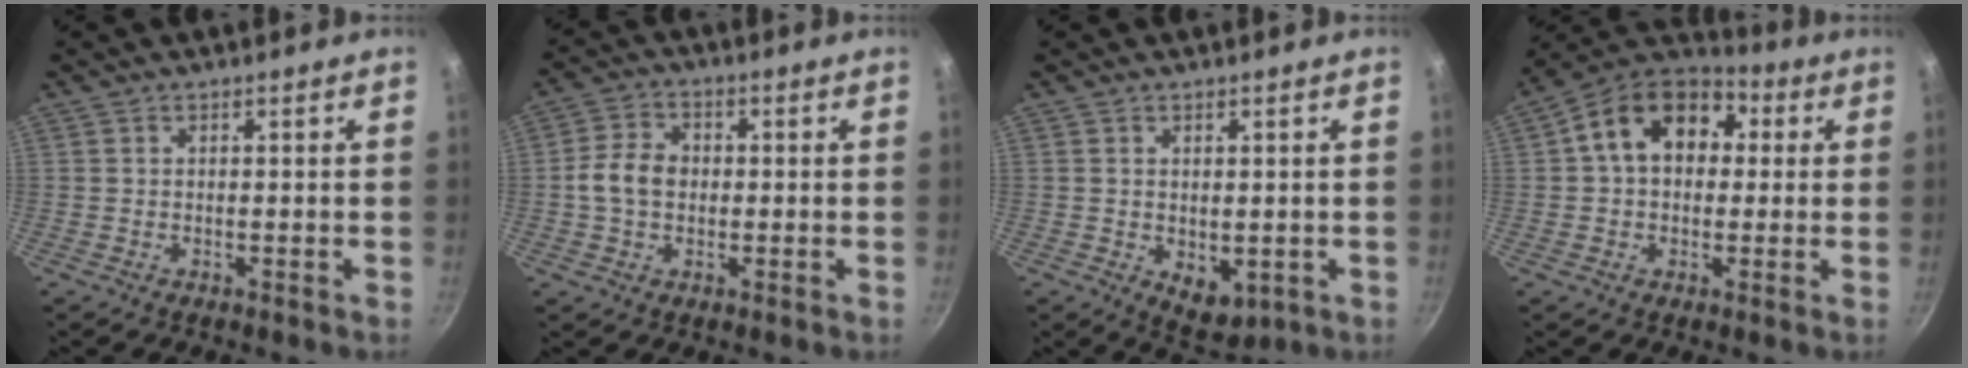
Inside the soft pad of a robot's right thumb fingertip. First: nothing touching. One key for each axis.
{"total": 6.9, "fx": -0.2, "fy": 5.4, "fz": 4.4, "tx": -0.067, "ty": 0.017, "tz": -0.014}
{"total": 5.5, "fx": -0.6, "fy": 3.6, "fz": 4.2, "tx": -0.045, "ty": -0.013, "tz": 0.001}
{"total": 15.1, "fx": 2.9, "fy": 11.0, "fz": 10.0, "tx": -0.131, "ty": 0.033, "tz": 0.026}